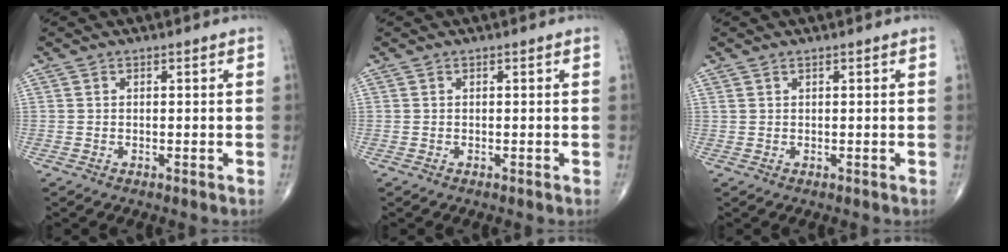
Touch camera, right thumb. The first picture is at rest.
{"total": 0.0}
{"total": 0.6, "force": [0.5, 0.1, 0.3], "torque": [-0.009, 0.004, 0.012]}